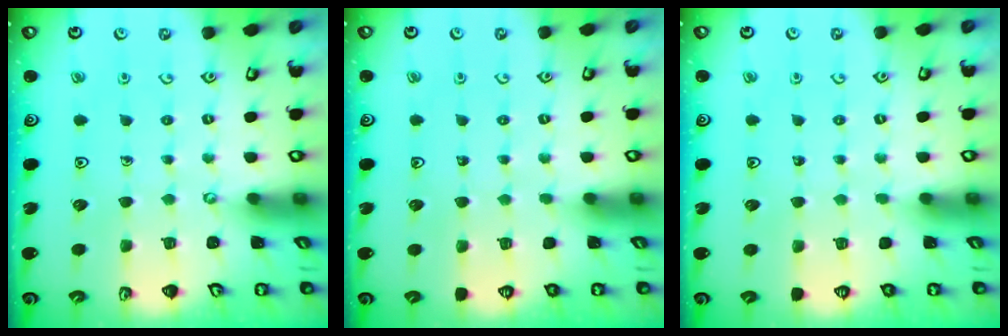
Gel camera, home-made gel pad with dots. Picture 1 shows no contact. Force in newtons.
{"total": 0.0}
{"total": 0.0}